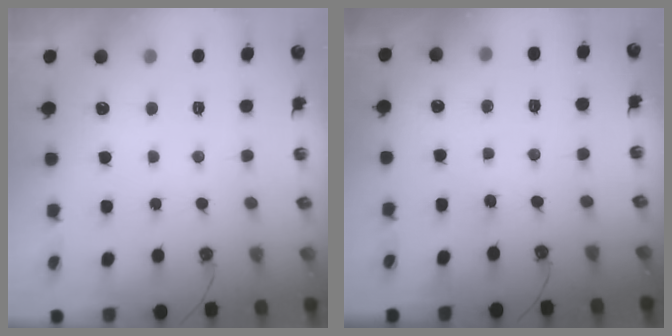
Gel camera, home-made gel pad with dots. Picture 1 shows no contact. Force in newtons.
{"total": 3.1, "press": 3.1, "slide": 0.5}